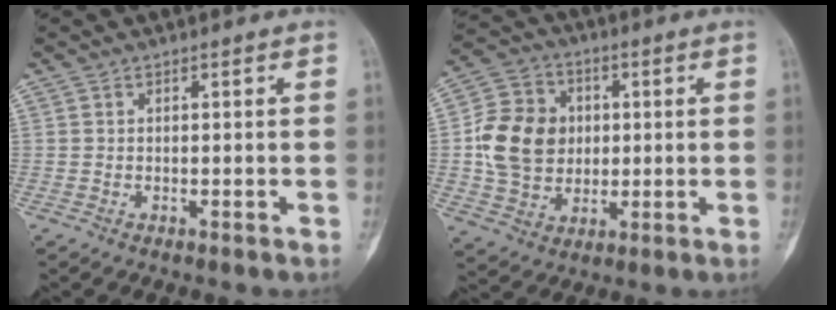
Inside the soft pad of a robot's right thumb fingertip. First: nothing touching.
{"total": 14.2, "force": [0.9, 11.8, 7.9], "torque": [-0.121, 0.011, 0.019]}